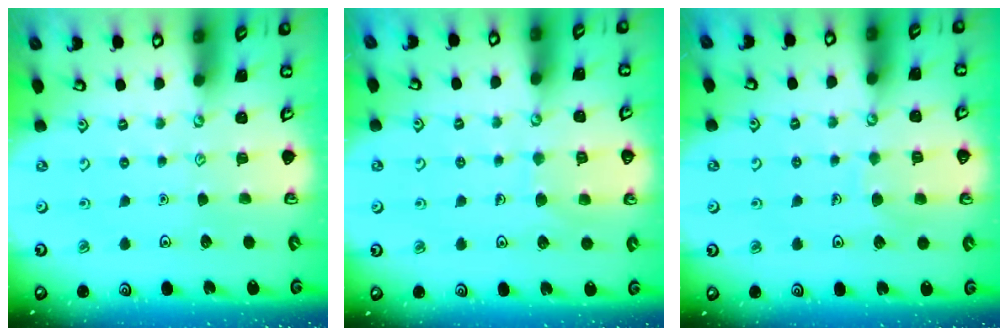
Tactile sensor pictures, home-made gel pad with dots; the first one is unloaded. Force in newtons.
{"total": 7.0, "press": 7.0, "slide": 0.4}
{"total": 5.4, "press": 5.3, "slide": 0.5}